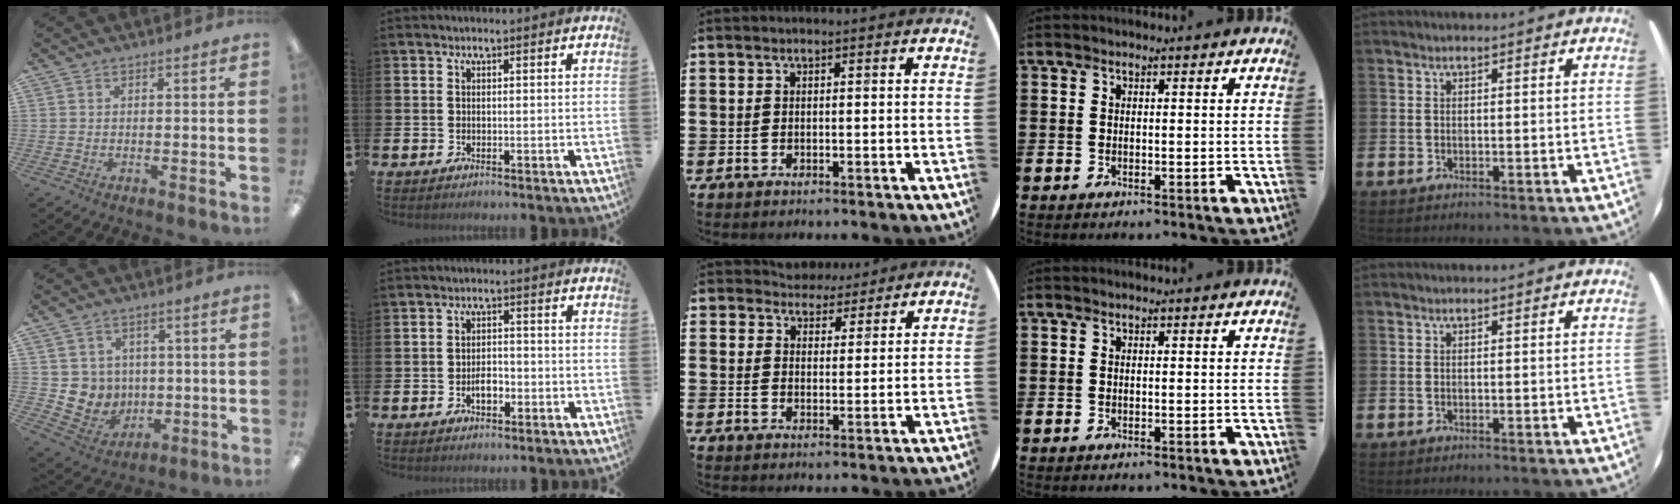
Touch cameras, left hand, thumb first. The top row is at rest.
{"thumb": {"total": 6.6, "force": [2.6, 6.0, -0.9], "torque": [-0.014, -0.016, 0.060]}, "index": {"total": 2.7, "force": [-1.0, 1.6, 2.0], "torque": [-0.027, 0.000, -0.022]}, "middle": {"total": 4.3, "force": [4.0, 1.6, 0.2], "torque": [-0.019, -0.011, 0.074]}}